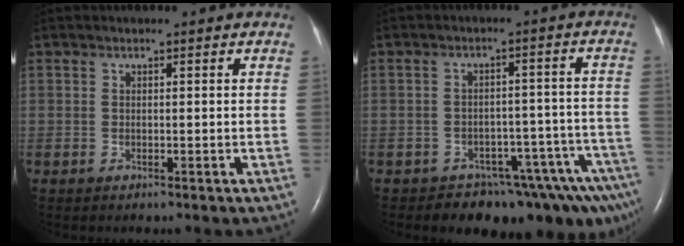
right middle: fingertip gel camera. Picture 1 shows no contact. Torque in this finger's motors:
{"motor_torque": [0.61, -0.96, 0.11, 0.05]}